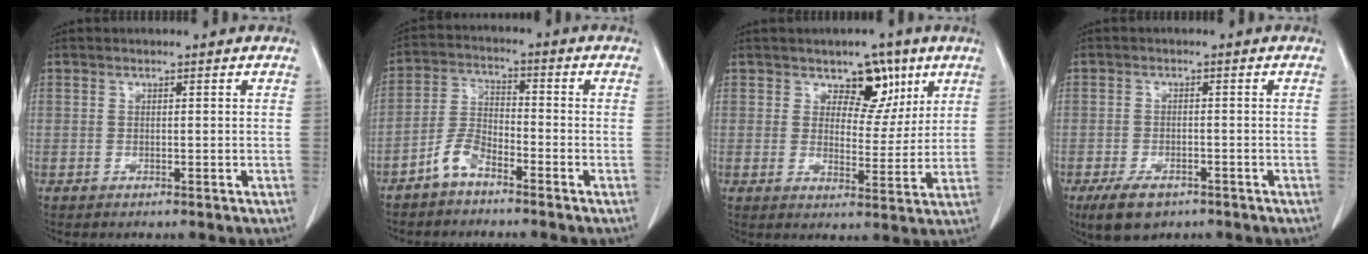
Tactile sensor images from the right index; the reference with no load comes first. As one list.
[{"total": 5.0, "force": [-3.7, 1.9, 2.8], "torque": [-0.064, 0.008, -0.076]}, {"total": 6.6, "force": [3.8, 4.1, 3.6], "torque": [-0.037, 0.002, 0.057]}, {"total": 5.5, "force": [-3.7, 2.8, 3.0], "torque": [-0.060, -0.005, -0.056]}]